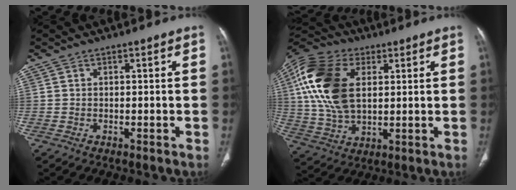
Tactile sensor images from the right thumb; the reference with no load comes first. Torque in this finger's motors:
{"motor_torque": [1.35, 3.66, 2.49, 0.28, 0.76]}